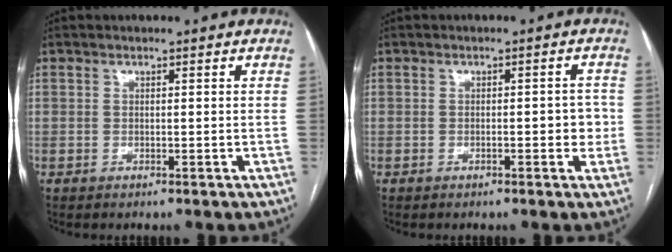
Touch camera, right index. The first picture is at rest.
{"total": 3.1, "force": [-0.3, 1.3, 2.8], "torque": [-0.032, 0.011, -0.002]}